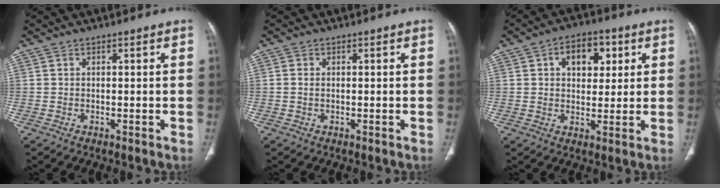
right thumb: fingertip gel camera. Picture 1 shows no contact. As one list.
[{"total": 1.2, "force": [0.0, 0.8, 0.8], "torque": [-0.018, 0.001, 0.000]}, {"total": 8.9, "force": [3.0, 5.8, 6.0], "torque": [-0.047, -0.004, 0.042]}]